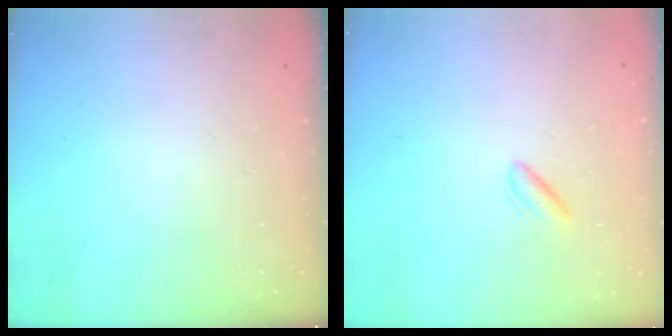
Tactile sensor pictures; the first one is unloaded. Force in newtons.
{"total": 2.3, "press": 2.0, "slide": 1.3}